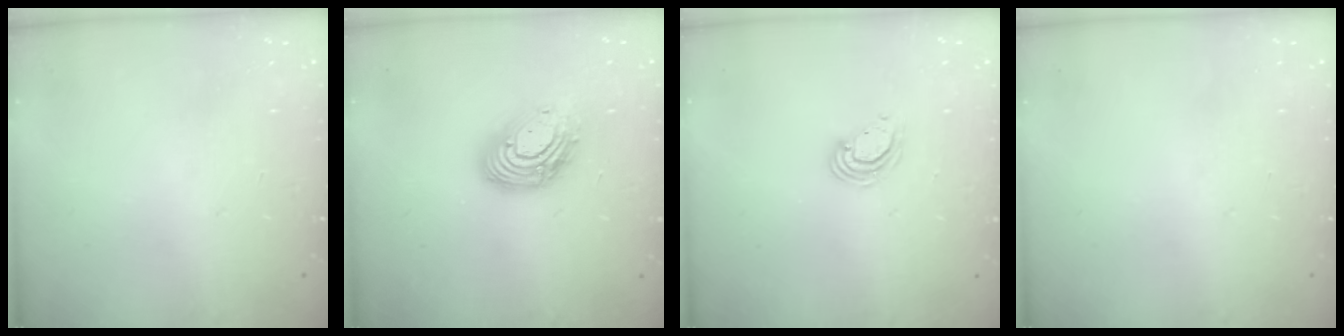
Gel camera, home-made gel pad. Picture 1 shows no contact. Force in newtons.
{"total": 12.4, "press": 12.4, "slide": 1.1}
{"total": 4.4, "press": 4.4, "slide": 0.2}
{"total": 0.0}